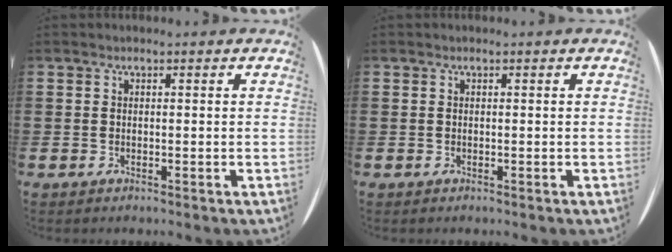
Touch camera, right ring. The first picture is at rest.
{"total": 0.0}